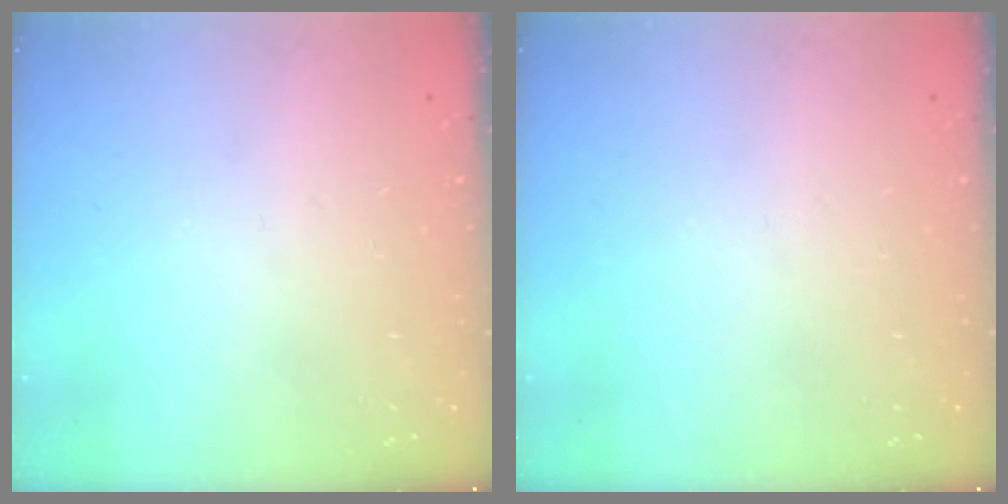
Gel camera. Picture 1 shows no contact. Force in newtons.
{"total": 0.0}